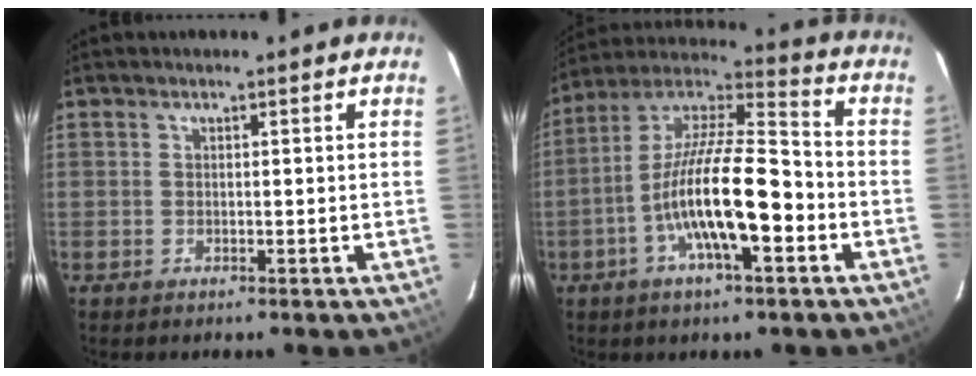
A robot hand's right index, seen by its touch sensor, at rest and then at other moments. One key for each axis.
{"total": 16.8, "fx": -5.4, "fy": 4.2, "fz": 15.4, "tx": -0.282, "ty": -0.003, "tz": -0.104}